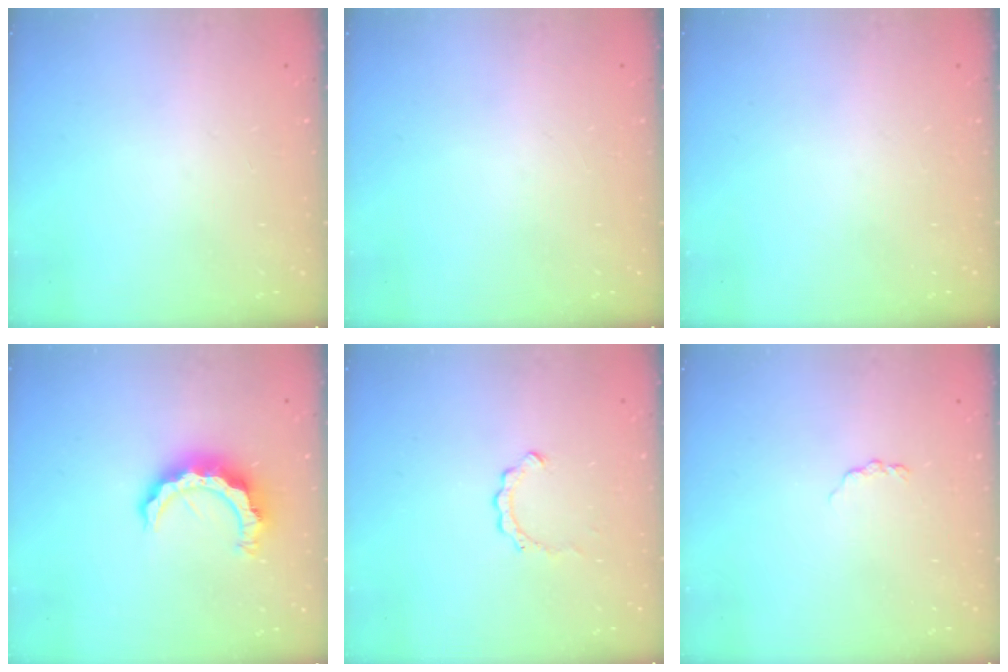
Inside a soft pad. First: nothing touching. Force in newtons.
{"total": 0.0}
{"total": 0.0}
{"total": 10.1, "press": 10.0, "slide": 1.1}
{"total": 2.7, "press": 2.6, "slide": 0.3}
{"total": 2.9, "press": 2.8, "slide": 0.4}